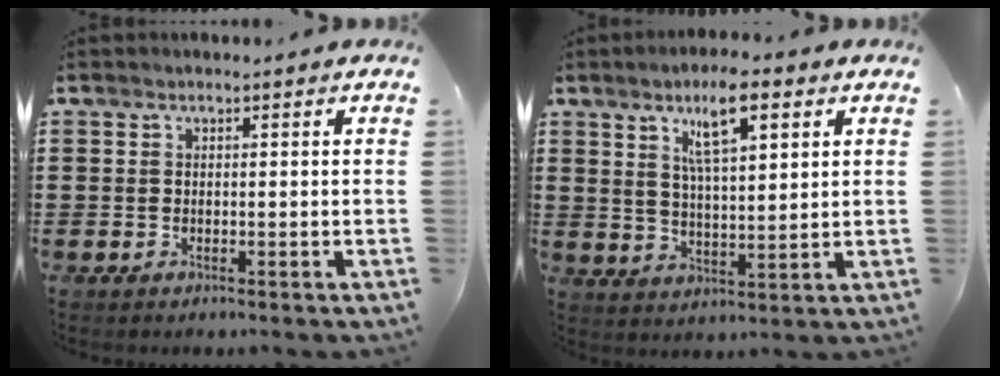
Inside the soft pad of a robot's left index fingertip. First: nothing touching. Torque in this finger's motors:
{"motor_torque": [0.42, -0.28, 0.36, 0.16]}